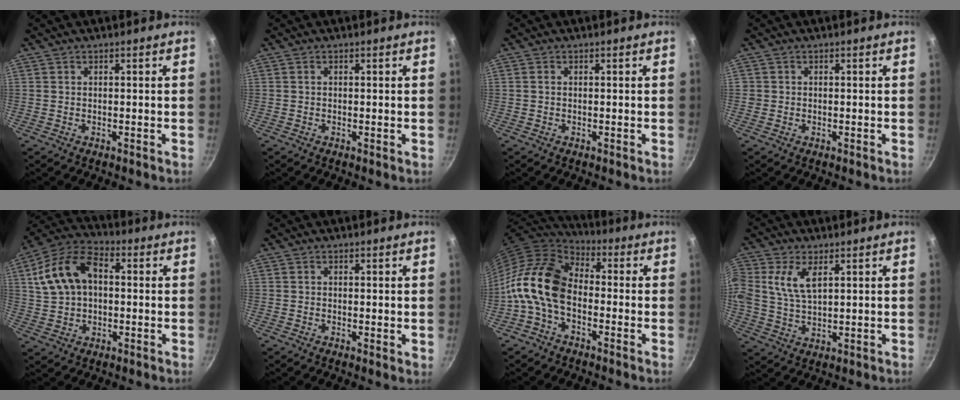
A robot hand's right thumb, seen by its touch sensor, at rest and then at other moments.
{"total": 0.5, "force": [0.1, 0.3, 0.4], "torque": [-0.007, 0.001, 0.001]}
{"total": 0.6, "force": [0.0, 0.5, 0.4], "torque": [-0.006, 0.004, 0.000]}
{"total": 0.8, "force": [-0.1, 0.7, 0.0], "torque": [-0.003, 0.000, -0.001]}
{"total": 14.4, "force": [2.4, 9.4, 10.5], "torque": [-0.186, 0.032, 0.032]}
{"total": 1.0, "force": [0.3, 0.4, 0.9], "torque": [-0.013, -0.002, 0.002]}
{"total": 13.9, "force": [-3.1, 8.9, 10.1], "torque": [-0.174, 0.042, -0.084]}
{"total": 7.6, "force": [2.5, 4.2, 5.8], "torque": [-0.120, -0.008, 0.049]}